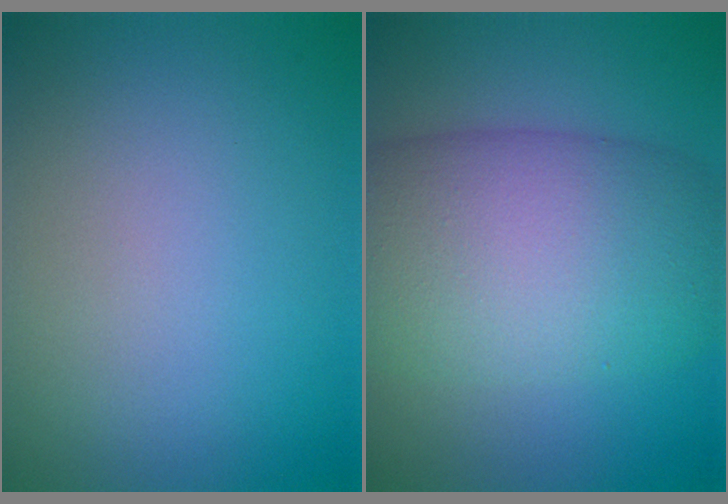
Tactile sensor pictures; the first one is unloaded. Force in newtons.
{"total": 11.5, "press": 11.5, "slide": 0.5}